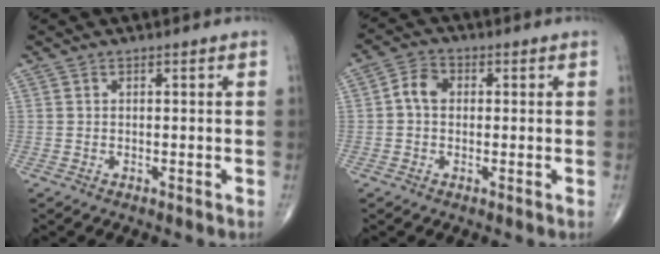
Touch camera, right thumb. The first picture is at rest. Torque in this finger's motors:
{"motor_torque": [-0.13, 0.17, 0.24, -0.01, 0.12]}